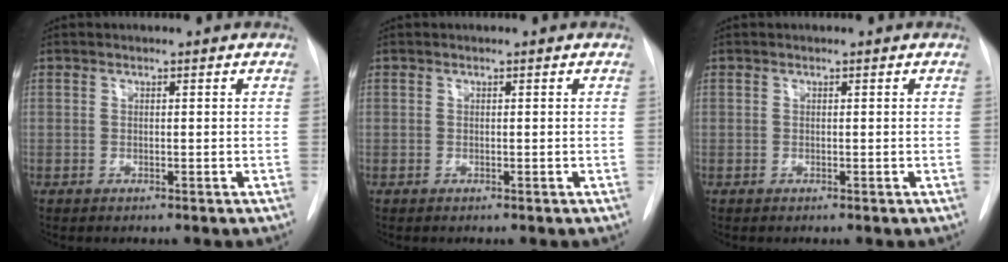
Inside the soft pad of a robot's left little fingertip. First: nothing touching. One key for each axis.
{"total": 0.0}
{"total": 0.0}